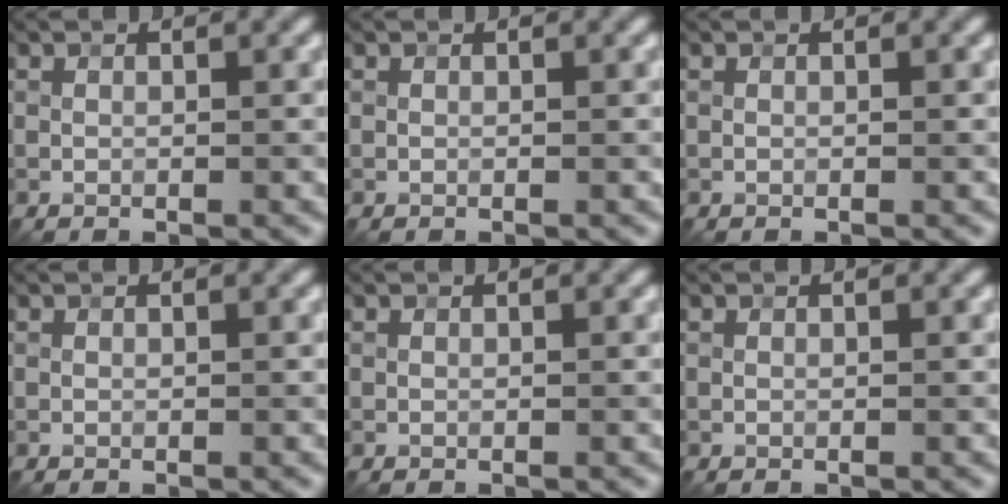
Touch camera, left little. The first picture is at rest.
{"total": 0.0}
{"total": 0.0}
{"total": 0.0}
{"total": 0.0}
{"total": 0.0}